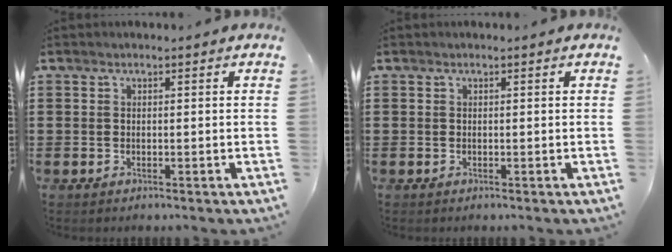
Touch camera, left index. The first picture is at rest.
{"total": 0.0}